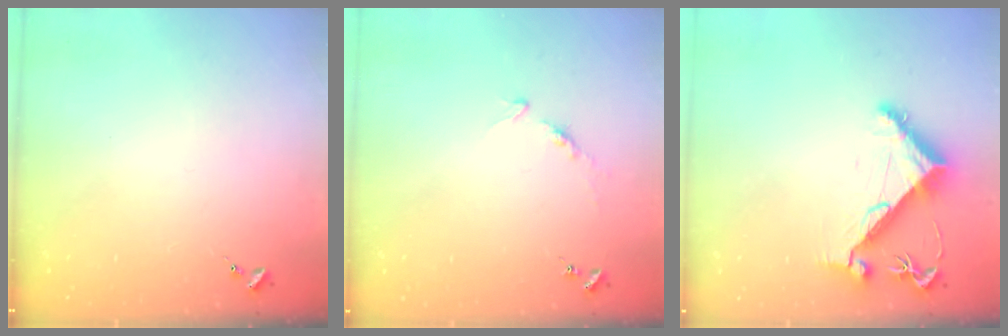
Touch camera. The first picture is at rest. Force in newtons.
{"total": 4.9, "press": 4.8, "slide": 0.6}
{"total": 7.1, "press": 7.1, "slide": 1.1}